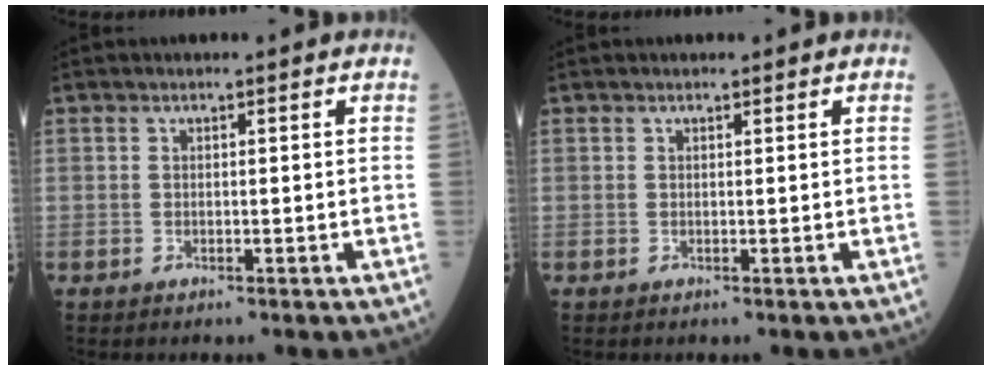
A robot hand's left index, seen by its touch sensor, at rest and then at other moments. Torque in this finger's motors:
{"motor_torque": [0.03, 0.11, -0.02, -0.01]}